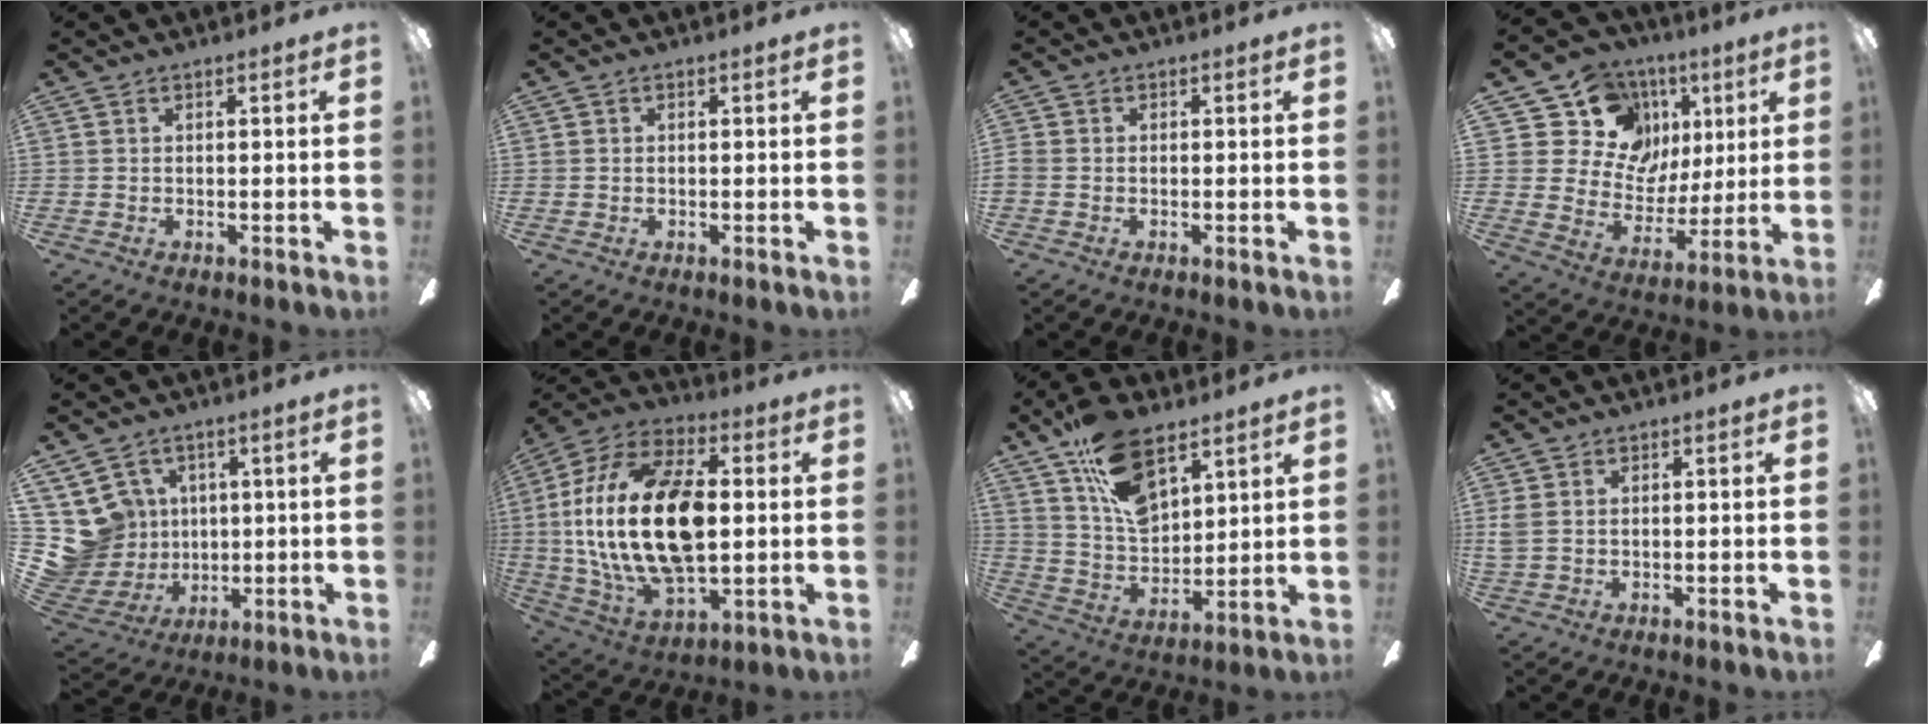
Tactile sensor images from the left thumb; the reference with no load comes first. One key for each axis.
{"total": 0.0}
{"total": 0.6, "fx": -0.3, "fy": 0.3, "fz": 0.5, "tx": -0.008, "ty": 0.002, "tz": -0.006}
{"total": 15.9, "fx": 7.1, "fy": 13.5, "fz": 4.6, "tx": -0.092, "ty": -0.040, "tz": 0.152}
{"total": 12.2, "fx": 2.6, "fy": 11.6, "fz": 2.8, "tx": -0.111, "ty": -0.030, "tz": 0.057}
{"total": 26.3, "fx": 1.4, "fy": 14.7, "fz": 21.7, "tx": -0.457, "ty": 0.002, "tz": 0.027}
{"total": 16.4, "fx": 10.0, "fy": 8.8, "fz": 9.6, "tx": -0.167, "ty": -0.040, "tz": 0.184}
{"total": 1.9, "fx": 0.3, "fy": 1.1, "fz": 1.6, "tx": -0.033, "ty": 0.005, "tz": 0.005}